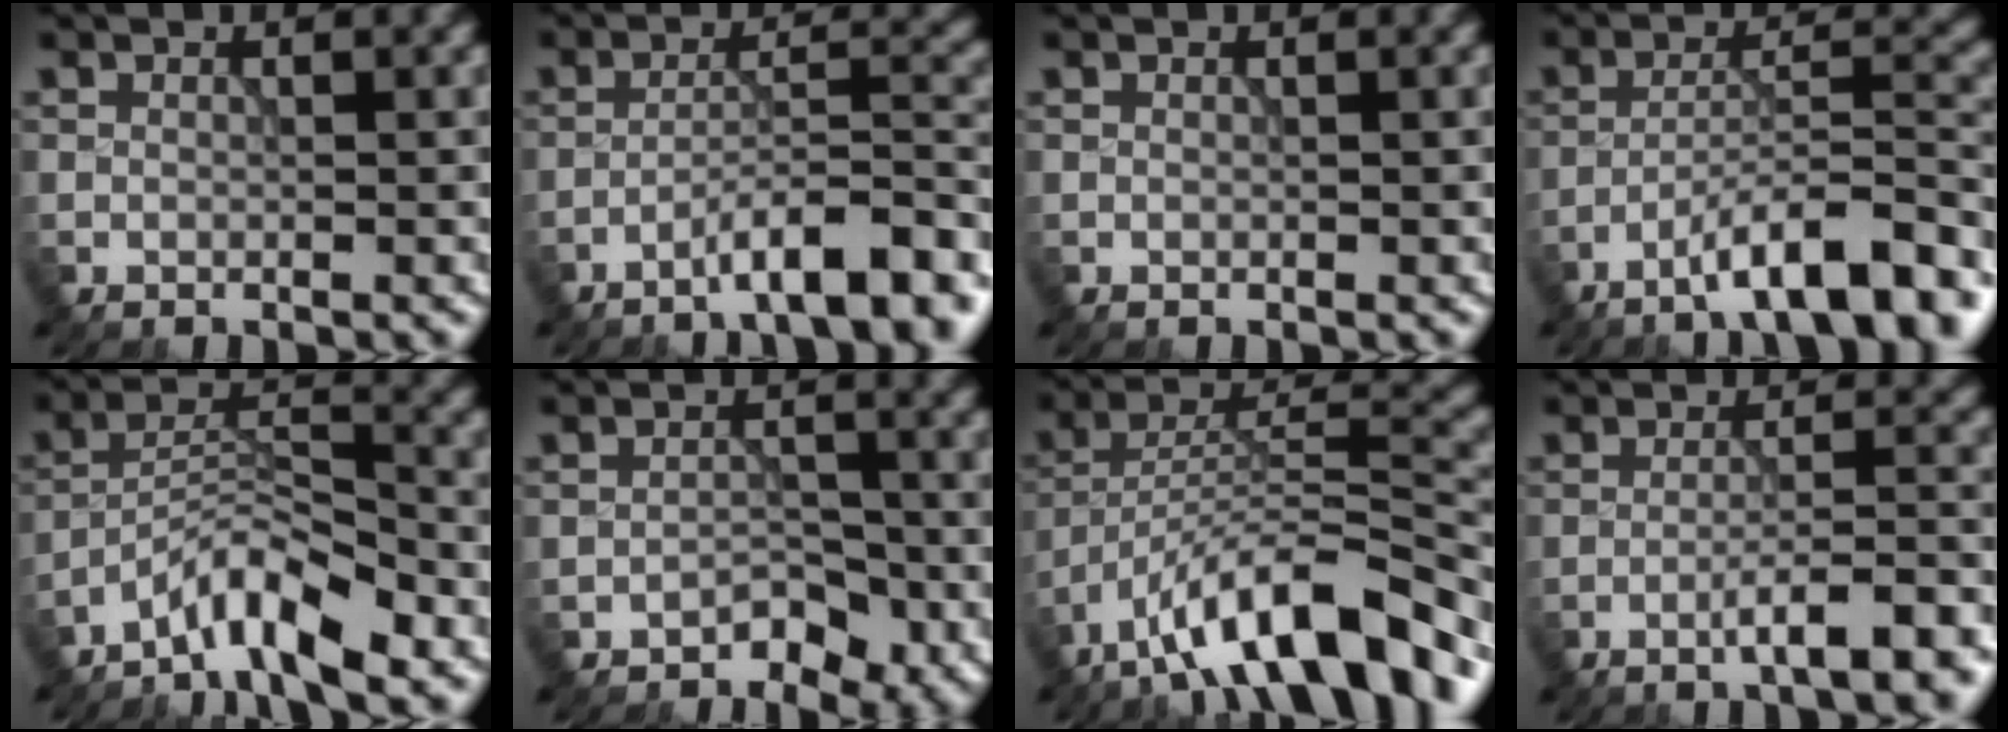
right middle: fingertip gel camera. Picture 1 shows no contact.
{"total": 7.4, "force": [-5.0, 1.5, 5.3], "torque": [-0.079, 0.014, -0.075]}
{"total": 0.0}
{"total": 9.5, "force": [-6.3, 2.1, 6.8], "torque": [-0.102, 0.019, -0.100]}
{"total": 5.3, "force": [-4.0, 0.9, 3.3], "torque": [-0.055, 0.008, -0.080]}
{"total": 1.9, "force": [-1.4, 1.1, 0.7], "torque": [-0.007, 0.007, -0.023]}
{"total": 12.7, "force": [-8.7, 3.8, 8.4], "torque": [-0.127, 0.020, -0.158]}
{"total": 6.5, "force": [-3.6, 1.2, 5.2], "torque": [-0.066, 0.014, -0.055]}